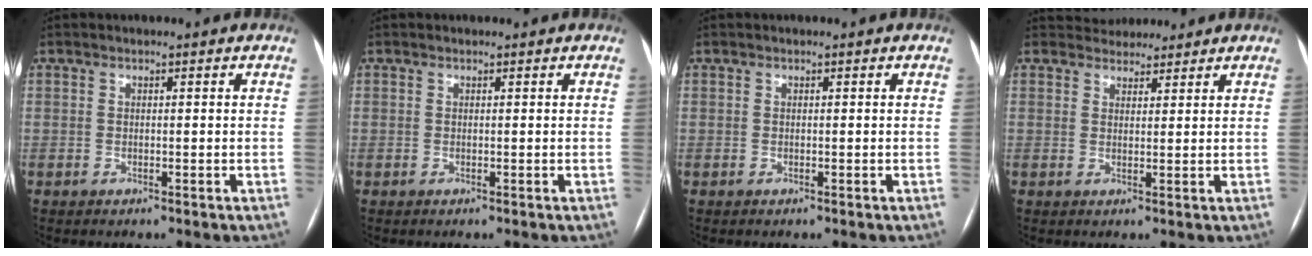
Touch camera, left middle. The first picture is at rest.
{"total": 0.0}
{"total": 0.0}
{"total": 4.3, "force": [4.0, 1.7, 0.1], "torque": [0.002, 0.018, 0.058]}